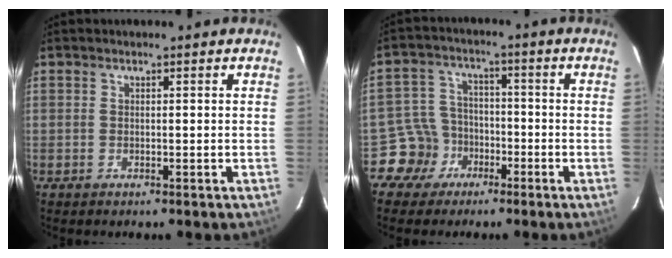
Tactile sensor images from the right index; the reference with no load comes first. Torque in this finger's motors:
{"motor_torque": [-0.11, -0.04, -0.99, -0.21]}